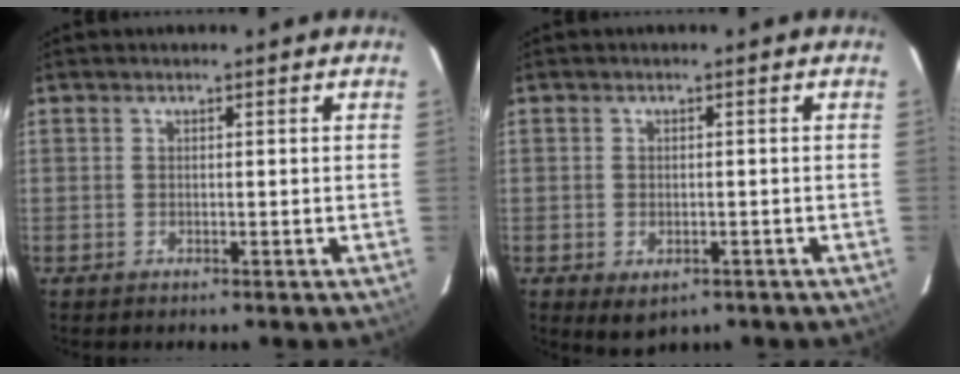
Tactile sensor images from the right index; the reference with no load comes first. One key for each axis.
{"total": 3.9, "fx": -1.8, "fy": 2.7, "fz": 2.3, "tx": -0.043, "ty": -0.012, "tz": -0.021}